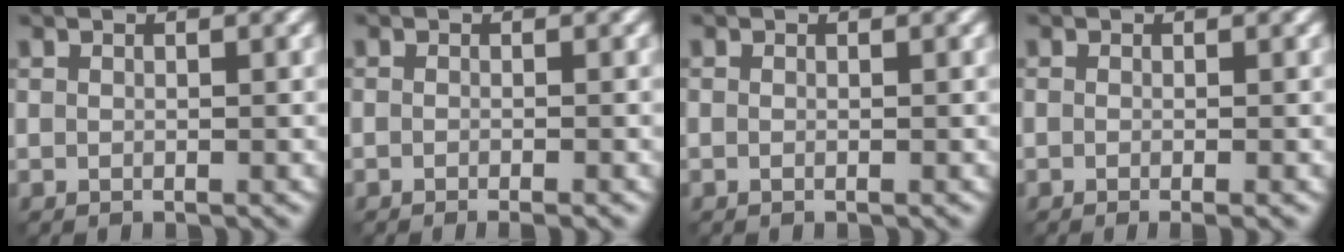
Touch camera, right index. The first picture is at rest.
{"total": 1.6, "force": [-0.9, 0.5, 1.3], "torque": [-0.007, 0.000, -0.014]}
{"total": 0.0}
{"total": 1.5, "force": [-0.6, 0.3, 1.3], "torque": [-0.012, 0.000, -0.010]}